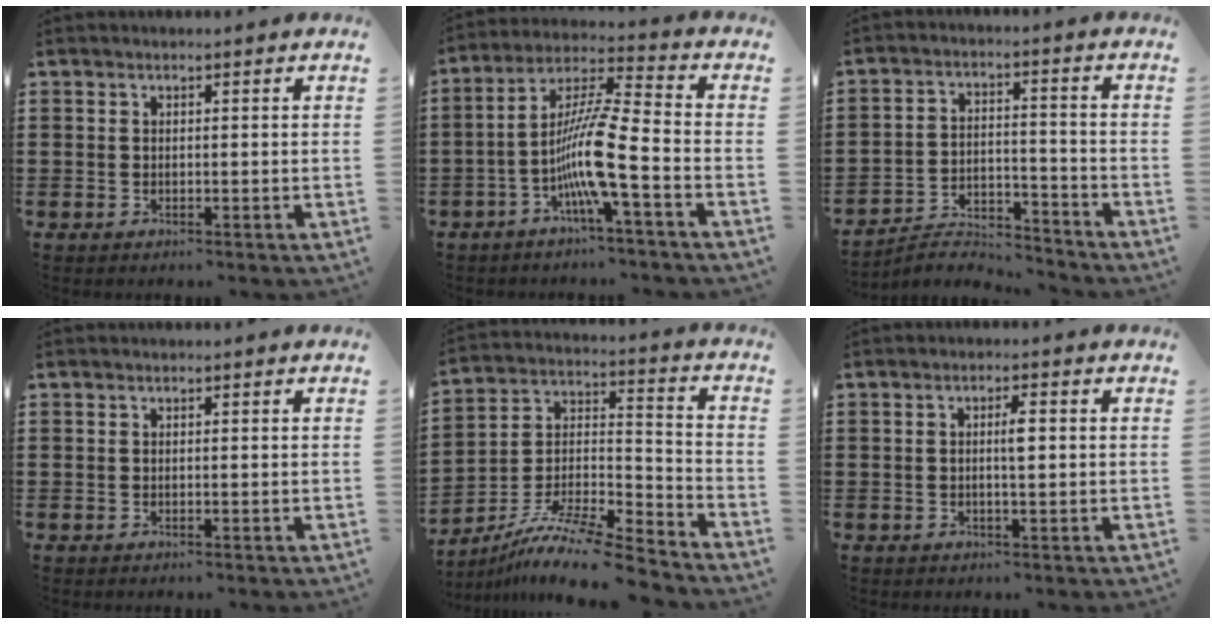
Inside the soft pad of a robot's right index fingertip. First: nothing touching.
{"total": 10.7, "force": [-4.3, 0.7, 9.8], "torque": [-0.210, -0.017, -0.089]}
{"total": 4.9, "force": [-4.8, 0.6, 0.7], "torque": [-0.016, 0.007, -0.096]}
{"total": 0.0}
{"total": 11.6, "force": [-9.8, 1.2, 6.2], "torque": [-0.112, 0.019, -0.191]}
{"total": 2.7, "force": [0.1, 0.5, 2.6], "torque": [-0.050, -0.001, 0.000]}